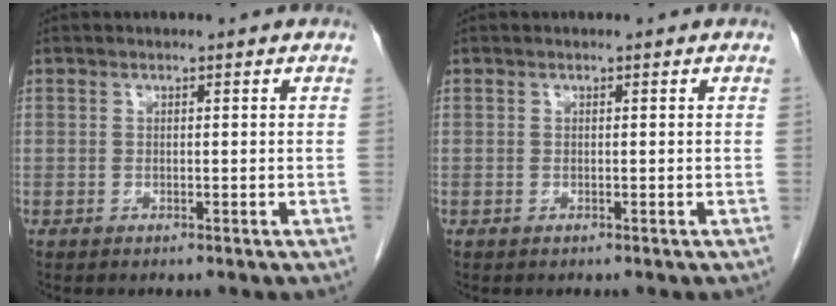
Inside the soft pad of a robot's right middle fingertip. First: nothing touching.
{"total": 0.0}